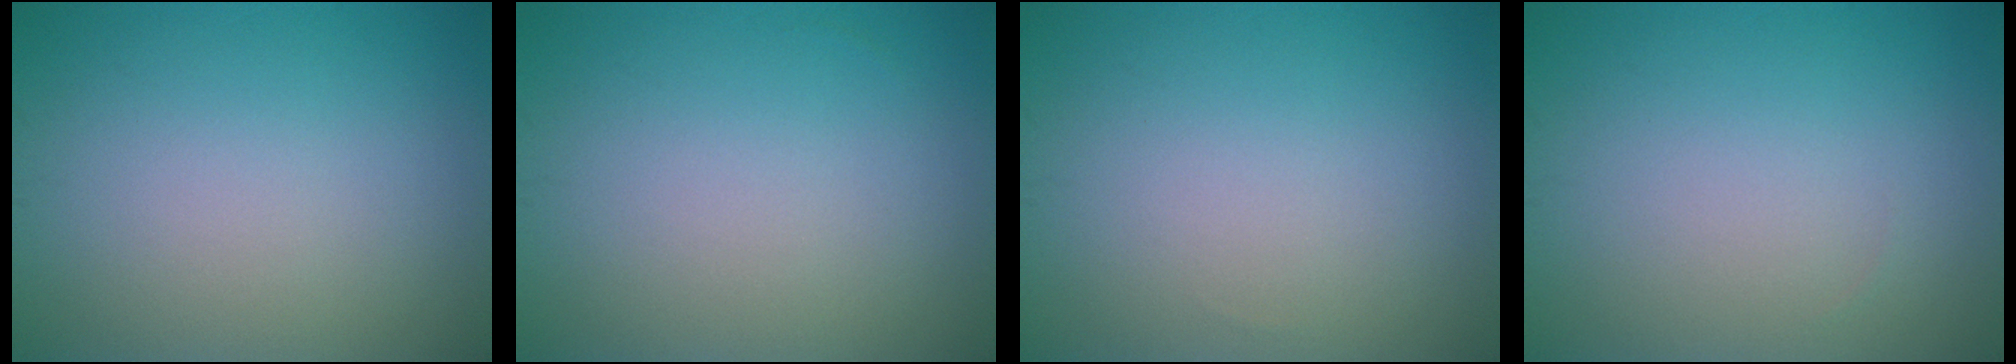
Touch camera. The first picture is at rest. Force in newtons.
{"total": 0.0}
{"total": 0.0}
{"total": 0.0}